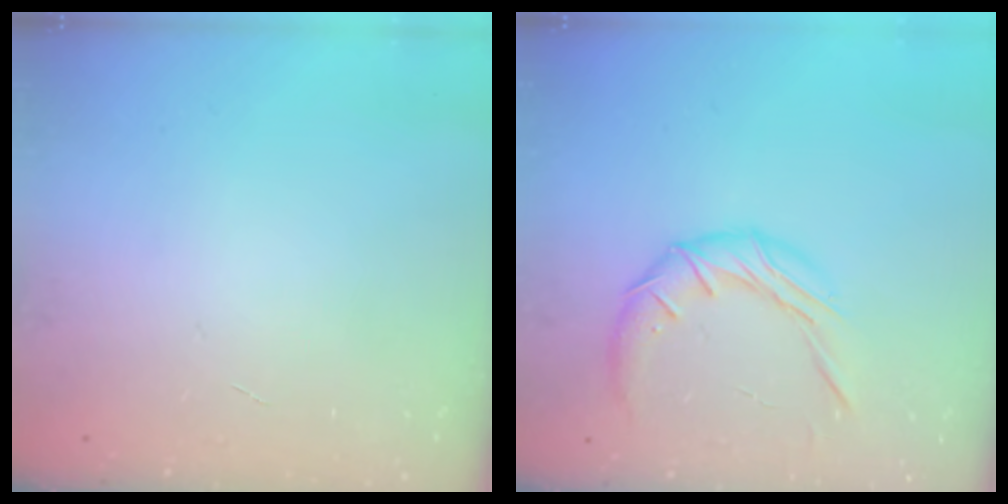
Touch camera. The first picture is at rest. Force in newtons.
{"total": 10.5, "press": 10.5, "slide": 0.8}